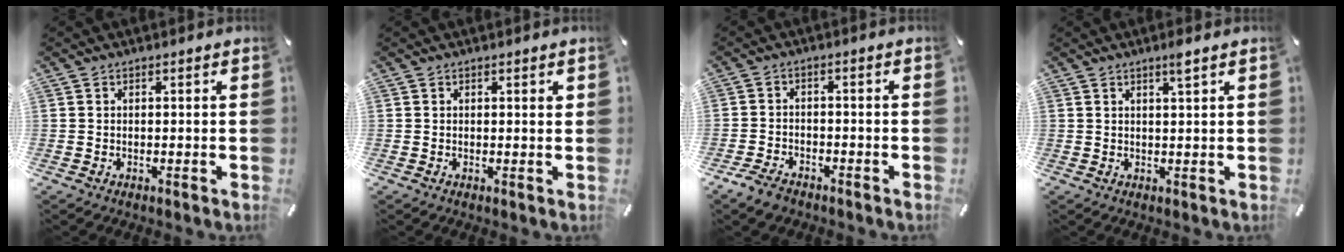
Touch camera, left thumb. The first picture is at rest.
{"total": 0.5, "force": [0.3, 0.2, 0.4], "torque": [0.001, -0.002, 0.004]}
{"total": 4.5, "force": [-3.6, 2.3, 1.5], "torque": [-0.041, 0.016, -0.073]}
{"total": 2.5, "force": [1.7, 0.0, 1.8], "torque": [-0.030, -0.005, 0.028]}